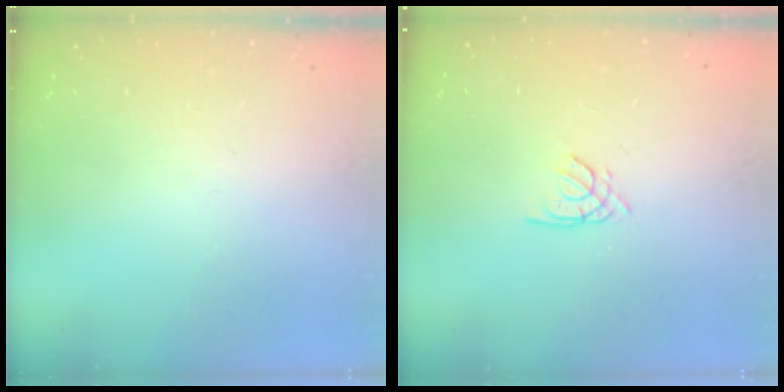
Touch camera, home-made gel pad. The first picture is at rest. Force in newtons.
{"total": 1.6, "press": 1.6, "slide": 0.2}